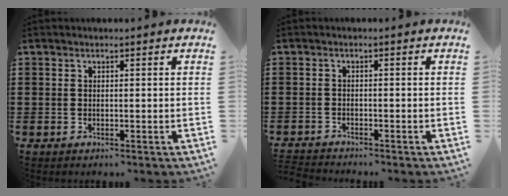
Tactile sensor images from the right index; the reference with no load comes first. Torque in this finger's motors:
{"motor_torque": [-1.20, 0.94, -1.06, -0.11]}